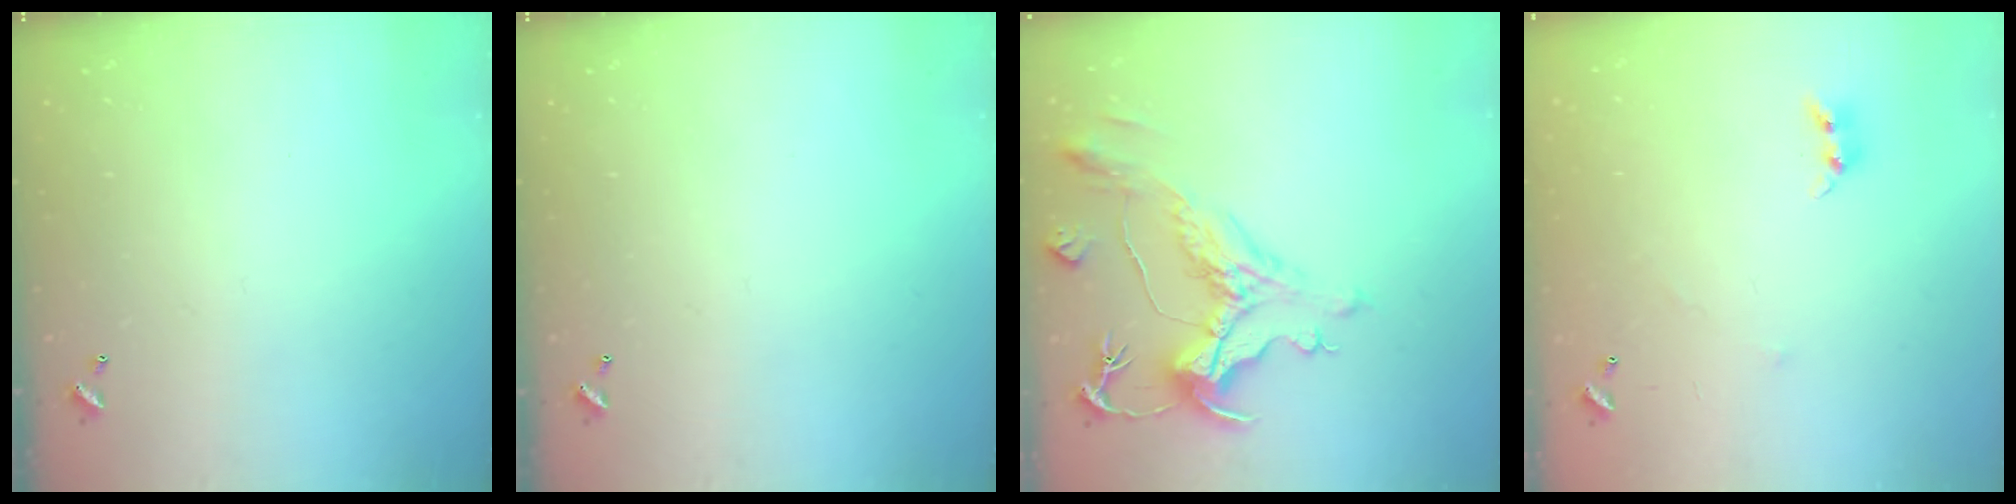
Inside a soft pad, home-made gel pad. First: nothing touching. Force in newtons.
{"total": 0.0}
{"total": 1.9, "press": 0.8, "slide": 1.7}
{"total": 5.5, "press": 5.5, "slide": 0.7}